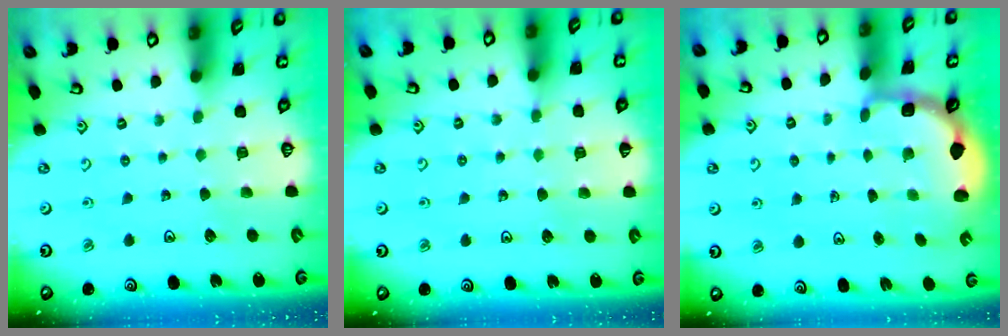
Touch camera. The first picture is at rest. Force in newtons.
{"total": 5.8, "press": 5.7, "slide": 0.8}
{"total": 2.8, "press": 2.2, "slide": 1.7}